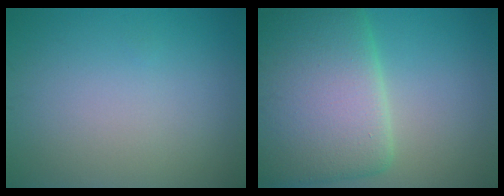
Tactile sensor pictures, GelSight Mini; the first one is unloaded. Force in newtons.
{"total": 12.4, "press": 12.3, "slide": 0.6}